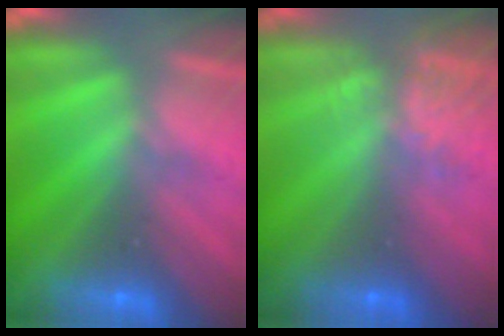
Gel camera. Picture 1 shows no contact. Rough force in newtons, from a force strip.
{"total": 3.9}